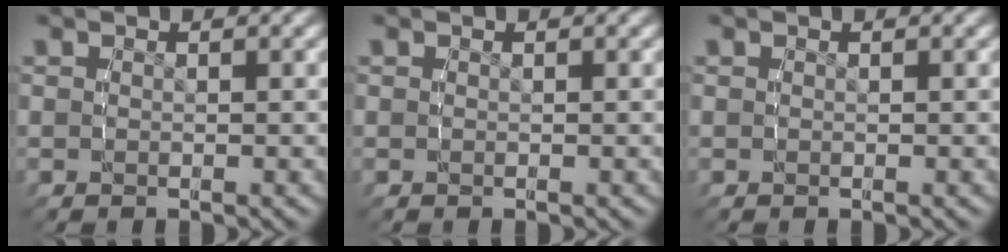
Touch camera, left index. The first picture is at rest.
{"total": 0.0}
{"total": 0.0}